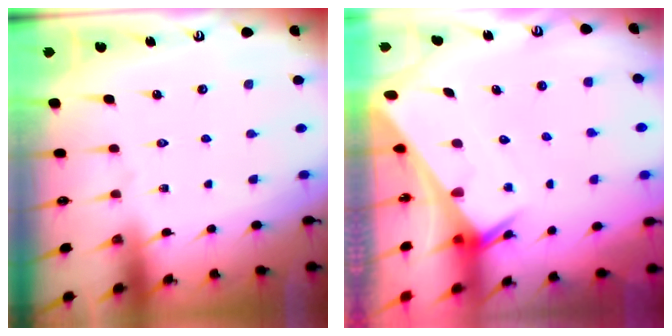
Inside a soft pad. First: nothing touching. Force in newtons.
{"total": 2.7, "press": 2.7, "slide": 0.1}